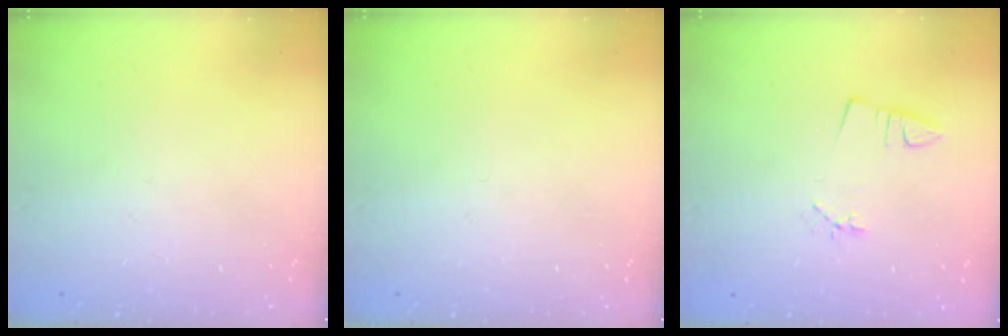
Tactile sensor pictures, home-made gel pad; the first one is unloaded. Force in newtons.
{"total": 0.0}
{"total": 2.0, "press": 1.4, "slide": 1.4}